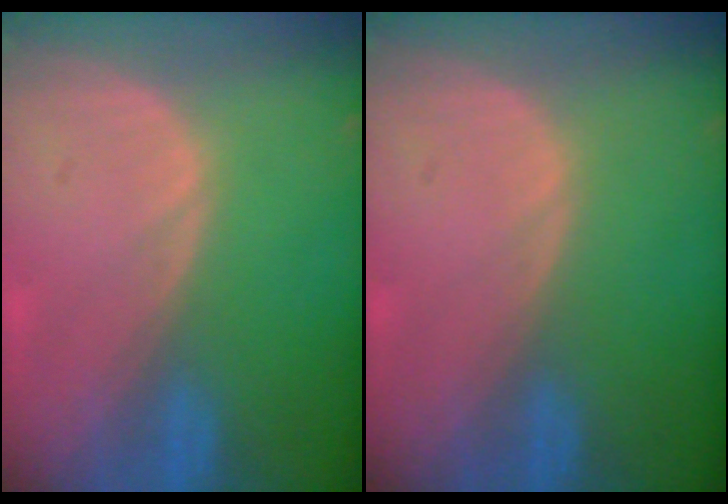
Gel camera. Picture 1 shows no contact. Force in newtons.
{"total": 0.0}